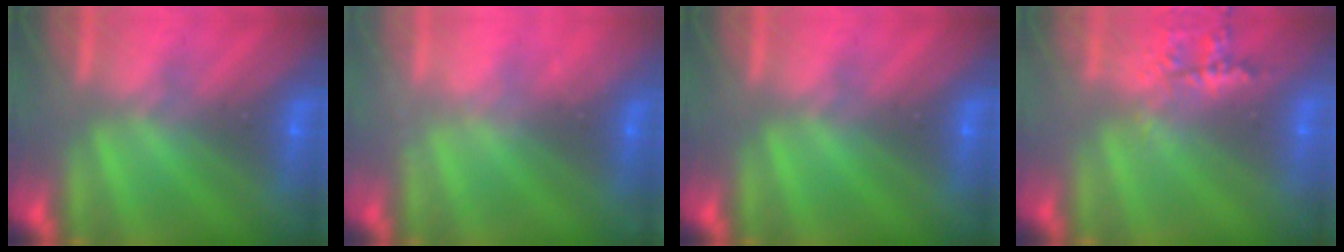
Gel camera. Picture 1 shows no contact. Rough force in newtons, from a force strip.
{"total": 2.4}
{"total": 0.0}
{"total": 2.3}